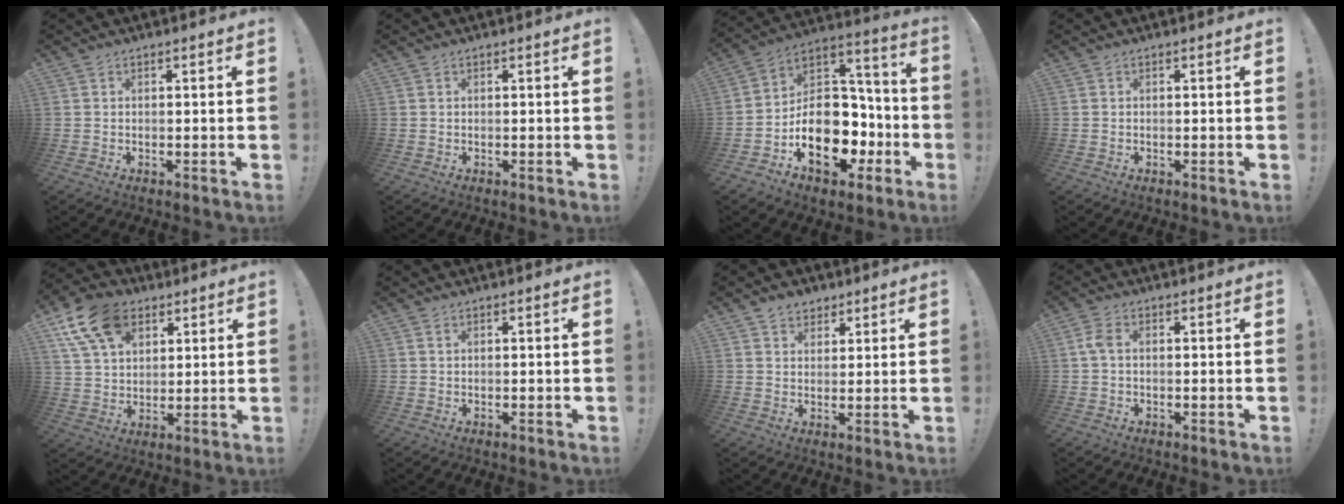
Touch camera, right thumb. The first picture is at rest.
{"total": 0.0}
{"total": 20.7, "force": [-7.5, 14.1, 13.1], "torque": [-0.193, 0.039, -0.108]}
{"total": 0.0}
{"total": 15.4, "force": [7.6, 10.3, 8.5], "torque": [-0.151, -0.028, 0.147]}
{"total": 0.6, "force": [0.3, 0.2, 0.5], "torque": [-0.012, 0.002, 0.006]}
{"total": 4.7, "force": [3.2, 3.3, 0.7], "torque": [-0.002, -0.016, 0.057]}
{"total": 3.3, "force": [0.2, 1.8, 2.7], "torque": [-0.064, 0.009, 0.005]}